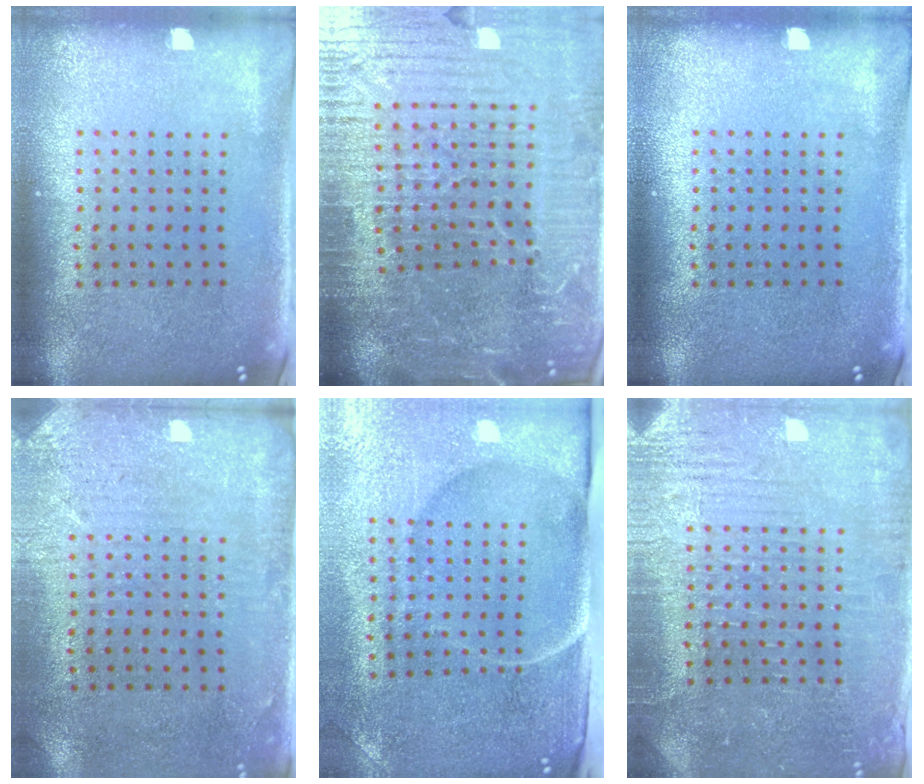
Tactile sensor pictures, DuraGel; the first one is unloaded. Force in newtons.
{"total": 7.1, "press": 6.2, "slide": 3.6}
{"total": 0.0}
{"total": 3.0, "press": 2.4, "slide": 1.8}
{"total": 4.7, "press": 3.9, "slide": 2.6}
{"total": 3.4, "press": 3.4, "slide": 0.5}